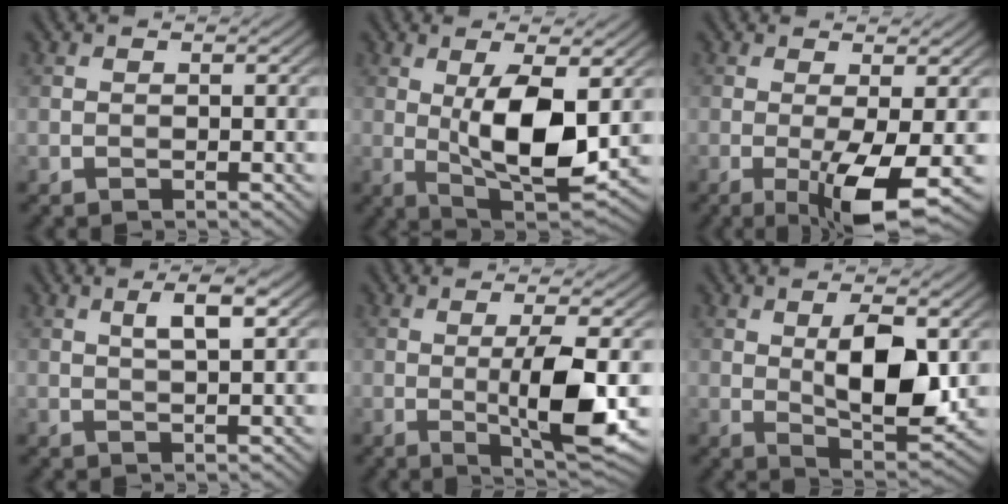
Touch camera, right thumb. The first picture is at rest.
{"total": 10.7, "force": [0.6, 4.2, 9.8], "torque": [-0.181, -0.010, 0.017]}
{"total": 7.0, "force": [-2.1, 1.1, 6.5], "torque": [-0.111, -0.001, -0.033]}
{"total": 3.5, "force": [1.4, 0.7, 3.1], "torque": [-0.055, 0.004, 0.025]}
{"total": 7.7, "force": [-0.7, 1.3, 7.6], "torque": [-0.134, 0.001, -0.008]}
{"total": 8.6, "force": [1.1, 3.5, 7.8], "torque": [-0.133, -0.004, 0.023]}